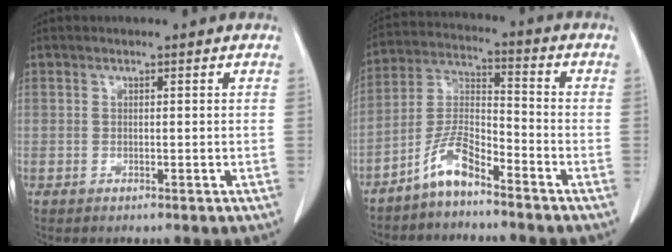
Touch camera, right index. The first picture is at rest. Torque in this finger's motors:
{"motor_torque": [0.62, -0.58, 0.18, 0.08]}